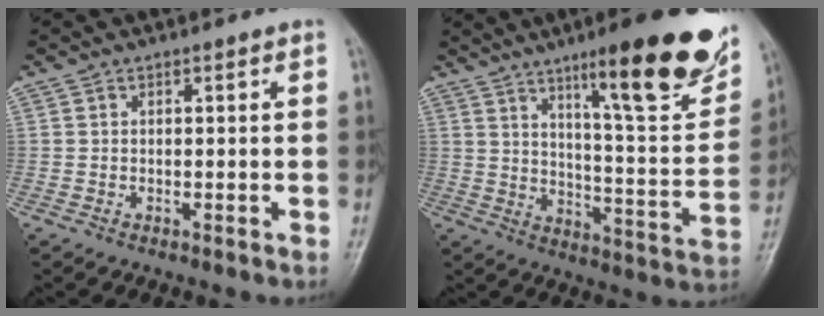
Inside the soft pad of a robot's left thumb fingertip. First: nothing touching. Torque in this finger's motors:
{"motor_torque": [0.51, 0.44, 1.49, -1.28, 0.22]}